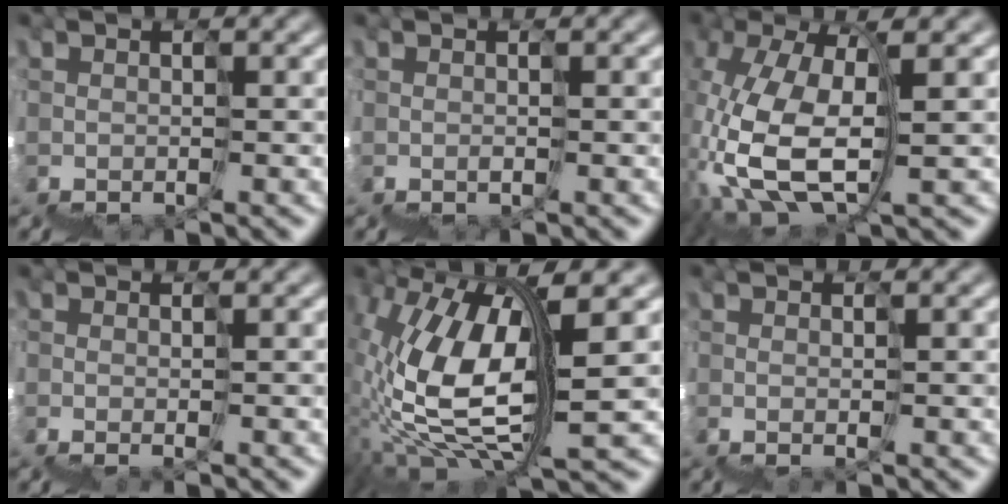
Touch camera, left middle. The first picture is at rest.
{"total": 0.6, "force": [-0.1, 0.5, 0.4], "torque": [-0.003, 0.001, 0.001]}
{"total": 7.2, "force": [-1.1, 3.6, 6.1], "torque": [-0.164, 0.007, -0.017]}
{"total": 2.7, "force": [-1.0, 0.9, 2.4], "torque": [-0.023, -0.011, -0.009]}
{"total": 6.9, "force": [1.5, 2.2, 6.3], "torque": [-0.154, 0.011, 0.021]}
{"total": 2.5, "force": [-0.2, 1.0, 2.3], "torque": [-0.016, -0.002, -0.002]}